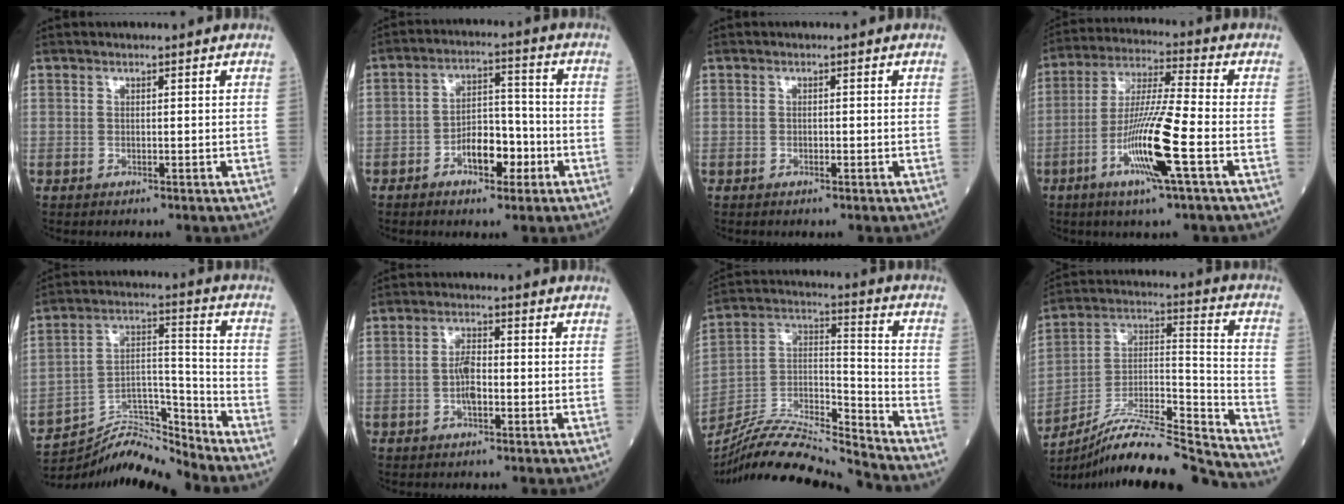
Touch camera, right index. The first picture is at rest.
{"total": 7.3, "force": [-3.2, 3.5, 5.5], "torque": [-0.092, 0.017, -0.052]}
{"total": 0.6, "force": [-0.2, 0.2, 0.5], "torque": [-0.012, -0.001, -0.004]}
{"total": 13.0, "force": [-4.7, -0.1, 12.1], "torque": [-0.236, -0.012, -0.091]}
{"total": 11.6, "force": [-11.6, -1.0, 0.8], "torque": [-0.013, 0.050, -0.209]}
{"total": 3.5, "force": [-0.8, 1.2, 3.2], "torque": [-0.063, 0.006, -0.017]}
{"total": 17.7, "force": [-16.9, -0.3, 5.3], "torque": [-0.092, 0.025, -0.304]}
{"total": 21.7, "force": [-20.2, -0.7, 7.9], "torque": [-0.145, 0.013, -0.336]}